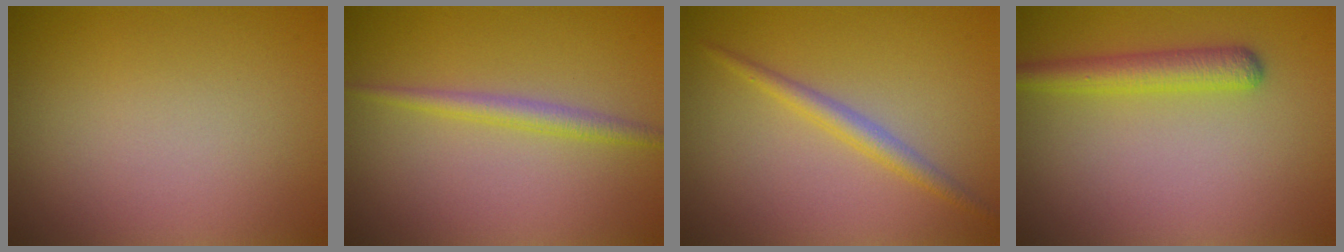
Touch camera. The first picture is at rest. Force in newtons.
{"total": 1.9, "press": 1.9, "slide": 0.1}
{"total": 2.0, "press": 2.0, "slide": 0.1}
{"total": 3.2, "press": 3.2, "slide": 0.1}